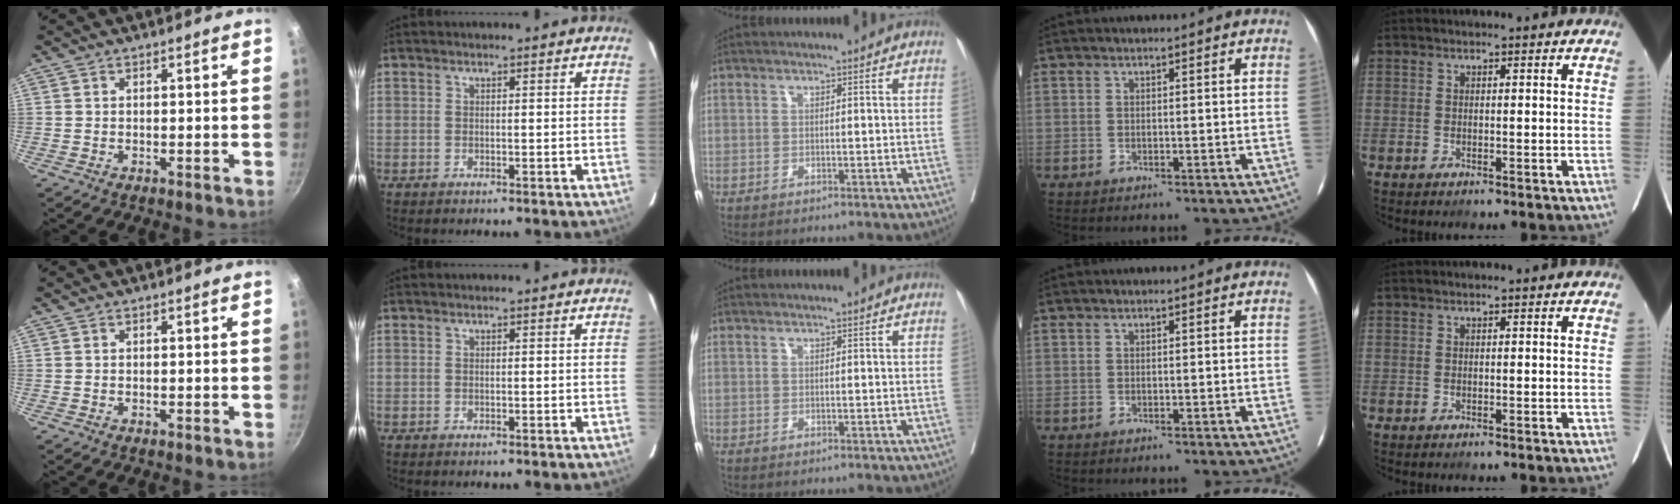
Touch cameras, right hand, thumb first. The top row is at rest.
{}